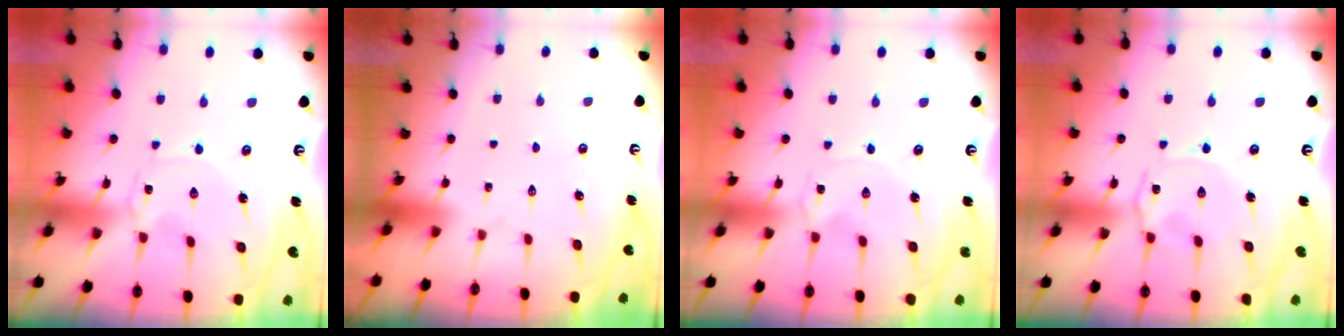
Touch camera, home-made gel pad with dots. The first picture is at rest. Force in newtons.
{"total": 1.6, "press": 1.6, "slide": 0.1}
{"total": 0.0}
{"total": 1.5, "press": 1.4, "slide": 0.5}